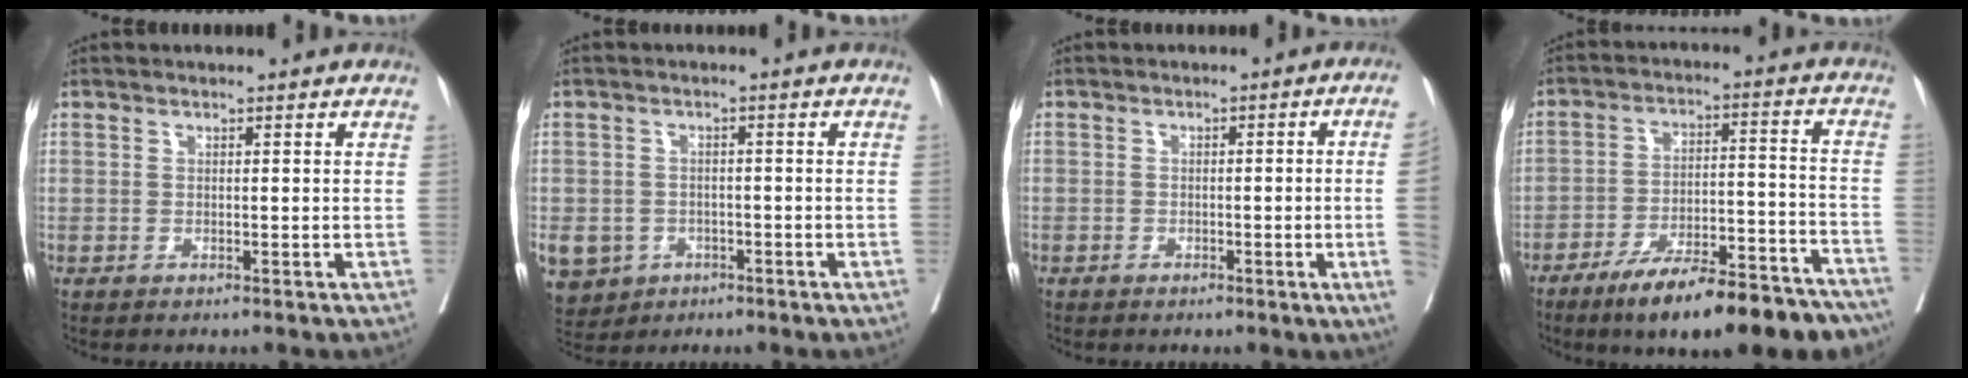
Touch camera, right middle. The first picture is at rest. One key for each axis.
{"total": 10.1, "fx": -4.5, "fy": 8.4, "fz": 3.3, "tx": -0.090, "ty": 0.004, "tz": -0.062}
{"total": 5.4, "fx": -1.0, "fy": -1.0, "fz": 5.2, "tx": -0.058, "ty": 0.000, "tz": -0.016}
{"total": 19.0, "fx": -14.9, "fy": 4.2, "fz": 11.0, "tx": -0.109, "ty": 0.033, "tz": -0.228}